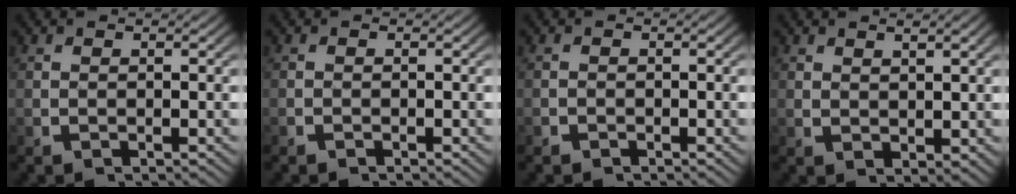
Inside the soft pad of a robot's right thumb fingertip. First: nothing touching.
{"total": 0.6, "force": [-0.6, 0.1, 0.0], "torque": [0.001, -0.004, -0.013]}
{"total": 0.9, "force": [-0.9, 0.4, 0.0], "torque": [0.003, -0.008, -0.015]}
{"total": 1.4, "force": [1.2, 0.2, 0.7], "torque": [-0.008, -0.003, 0.031]}